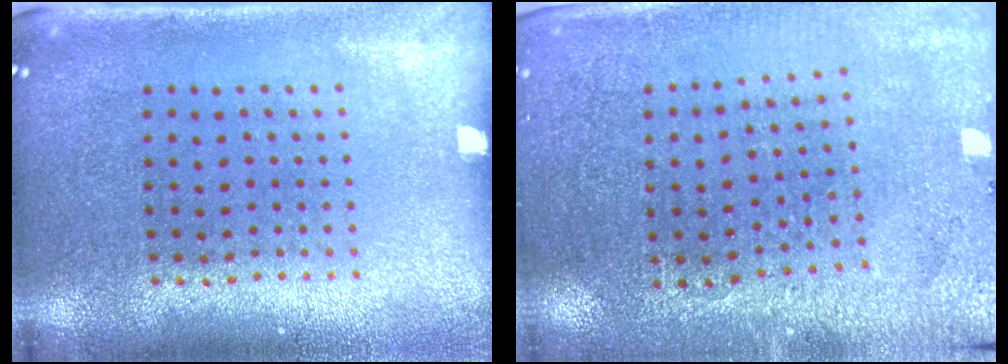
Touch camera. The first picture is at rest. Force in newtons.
{"total": 2.7, "press": 2.7, "slide": 0.3}